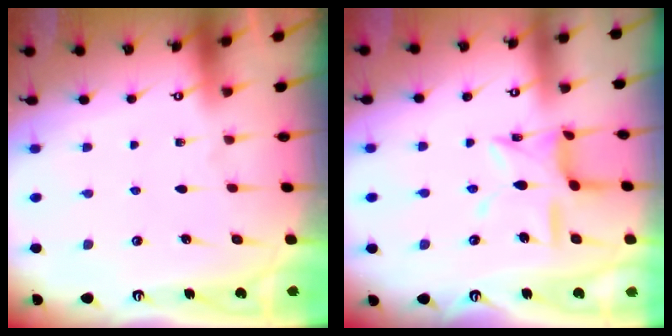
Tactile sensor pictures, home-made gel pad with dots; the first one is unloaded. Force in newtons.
{"total": 12.0, "press": 11.9, "slide": 0.9}